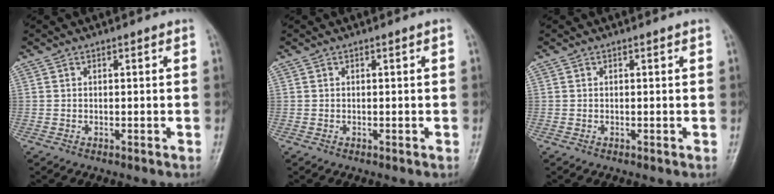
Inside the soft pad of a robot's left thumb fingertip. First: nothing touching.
{"total": 0.0}
{"total": 0.0}